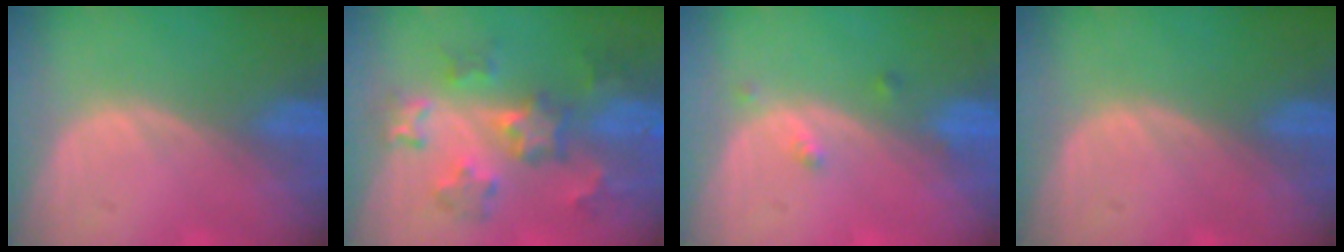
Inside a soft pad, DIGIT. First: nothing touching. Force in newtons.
{"total": 7.9, "press": 7.7, "slide": 1.6}
{"total": 1.9, "press": 1.5, "slide": 1.0}
{"total": 0.0}